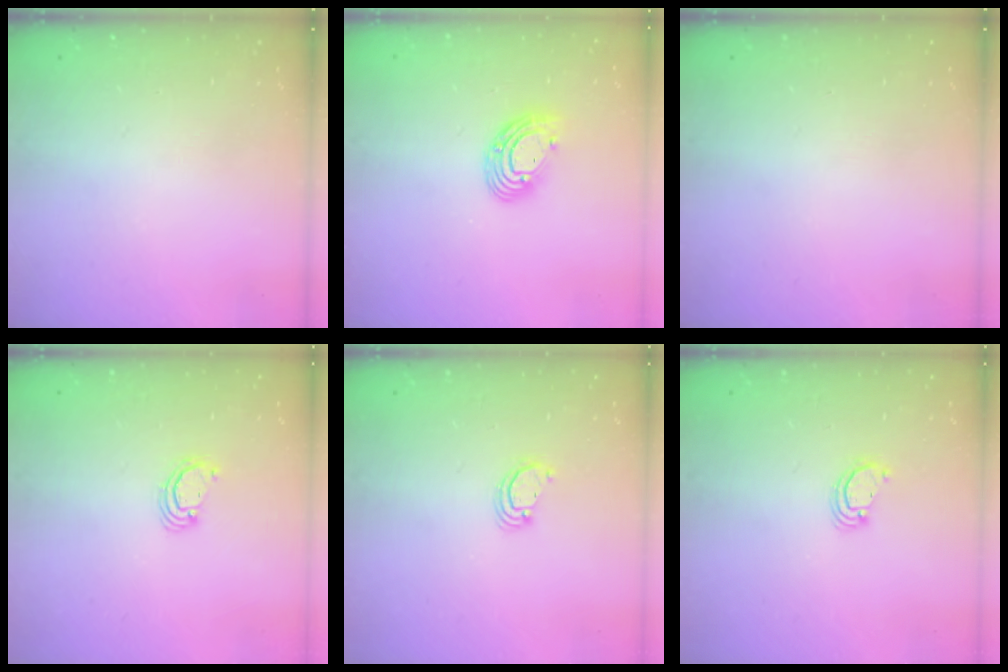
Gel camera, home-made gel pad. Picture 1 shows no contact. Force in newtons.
{"total": 9.5, "press": 9.4, "slide": 1.7}
{"total": 0.0}
{"total": 2.3, "press": 2.3, "slide": 0.2}
{"total": 2.8, "press": 2.8, "slide": 0.2}
{"total": 2.8, "press": 2.8, "slide": 0.2}